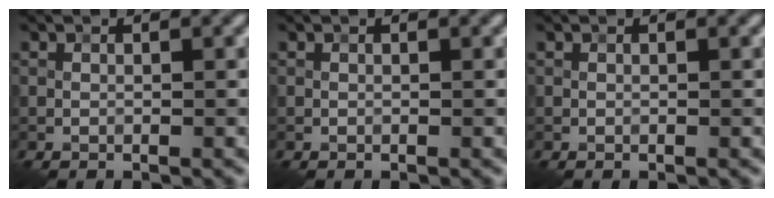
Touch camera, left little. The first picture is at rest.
{"total": 0.0}
{"total": 0.0}